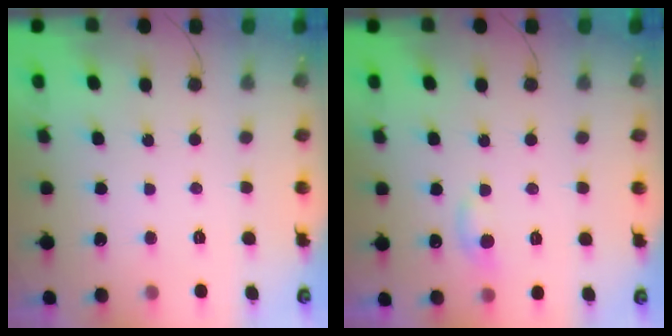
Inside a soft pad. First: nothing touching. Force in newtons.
{"total": 4.9, "press": 4.8, "slide": 0.6}